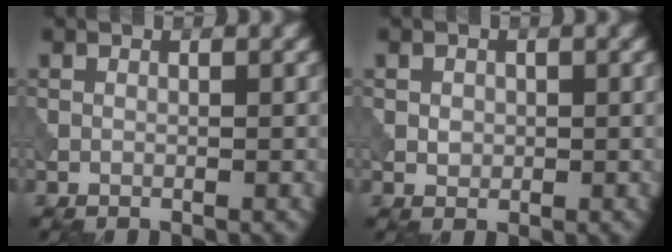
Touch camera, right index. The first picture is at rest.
{"total": 1.1, "force": [0.1, 1.0, 0.5], "torque": [-0.008, -0.001, 0.003]}